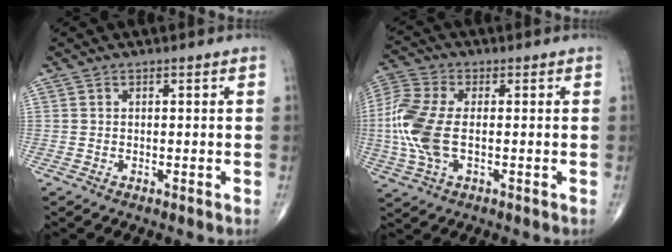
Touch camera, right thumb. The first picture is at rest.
{"total": 12.2, "force": [-1.1, 6.5, 10.3], "torque": [-0.256, 0.007, -0.022]}